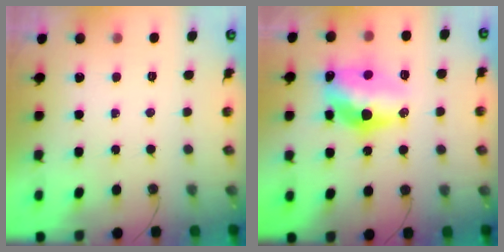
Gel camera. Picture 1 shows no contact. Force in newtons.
{"total": 14.5, "press": 14.4, "slide": 1.1}